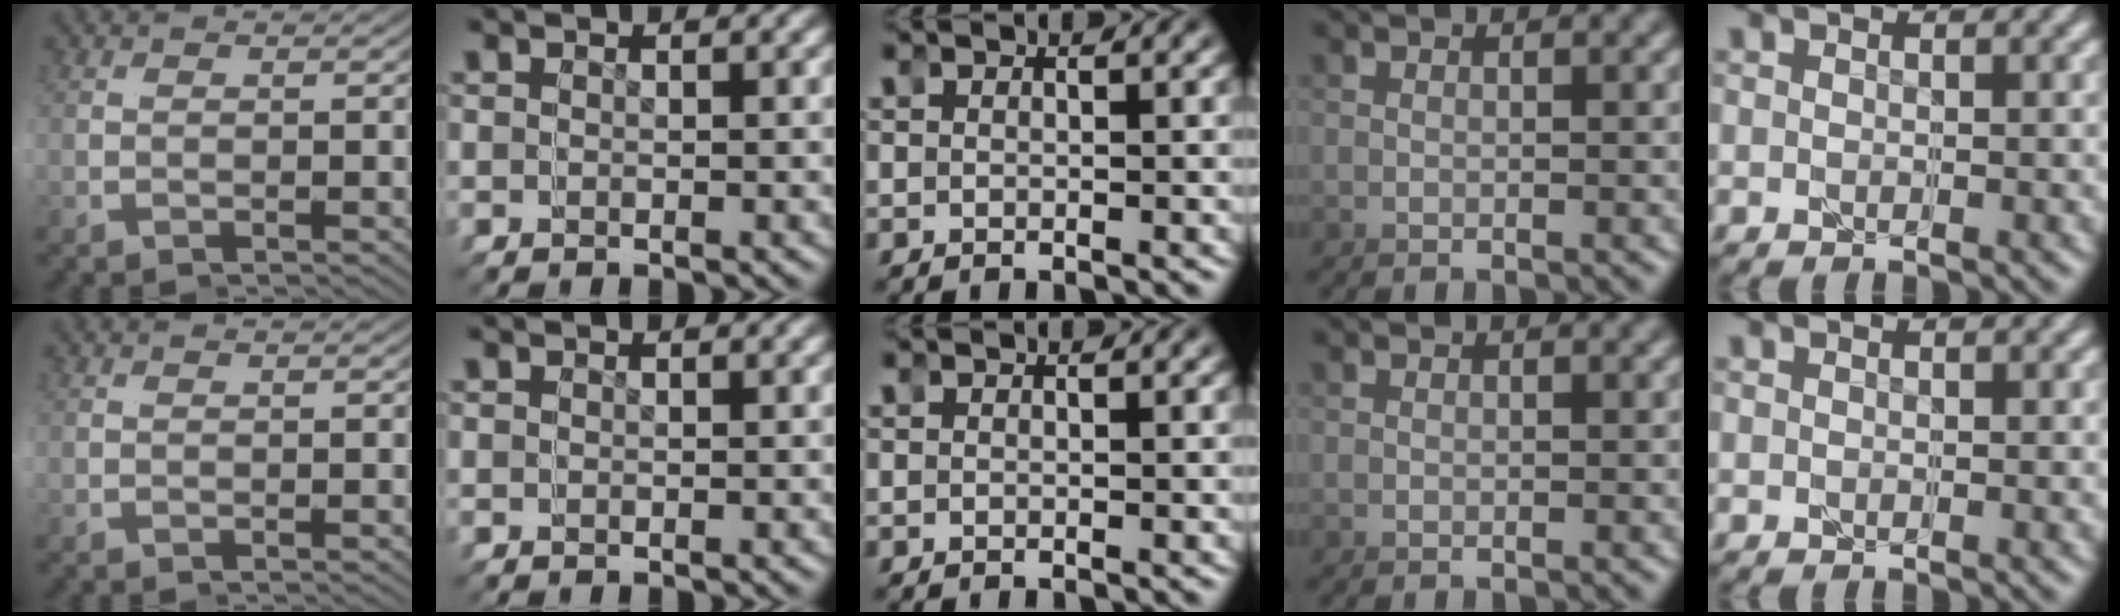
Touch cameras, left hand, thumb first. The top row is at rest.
{}